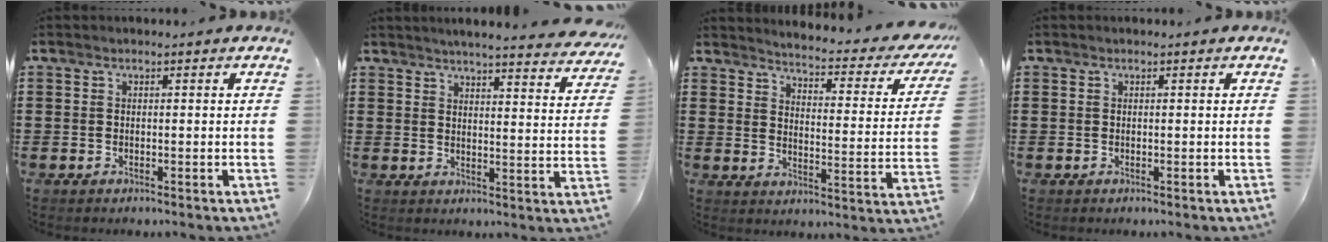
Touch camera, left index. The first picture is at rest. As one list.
[{"total": 4.4, "force": [4.2, -0.5, 1.1], "torque": [-0.040, -0.025, 0.072]}, {"total": 3.3, "force": [3.0, -0.2, 1.2], "torque": [-0.036, -0.034, 0.040]}, {"total": 0.0}]